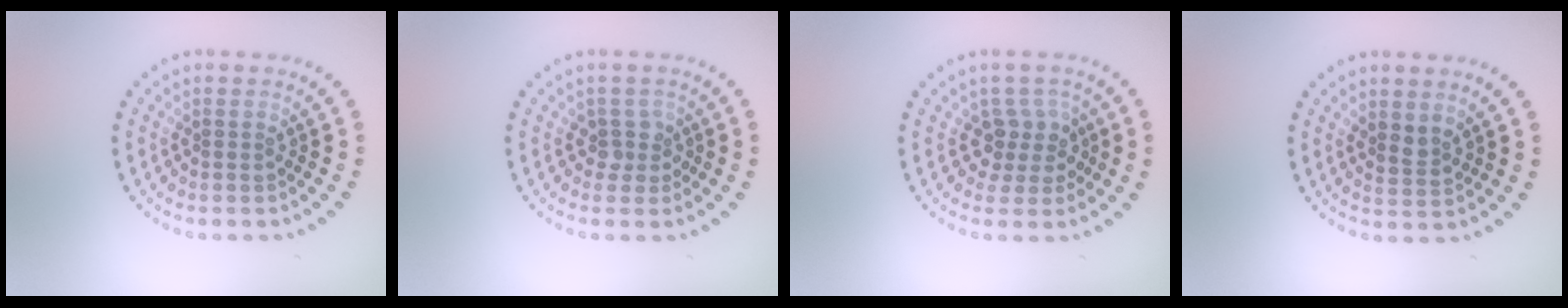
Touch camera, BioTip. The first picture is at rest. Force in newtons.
{"total": 1.9, "press": 1.4, "slide": 1.2}
{"total": 2.7, "press": 2.2, "slide": 1.6}
{"total": 1.5, "press": 1.2, "slide": 0.9}